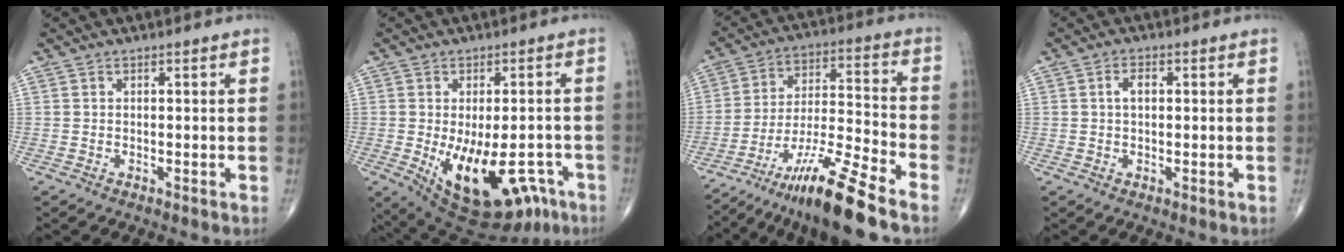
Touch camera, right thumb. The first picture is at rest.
{"total": 18.3, "force": [-7.0, 9.3, 14.1], "torque": [-0.191, 0.004, -0.080]}
{"total": 15.8, "force": [-11.4, 1.0, 10.8], "torque": [-0.199, 0.061, -0.199]}
{"total": 2.8, "force": [0.4, 1.5, 2.3], "torque": [-0.040, 0.005, 0.005]}